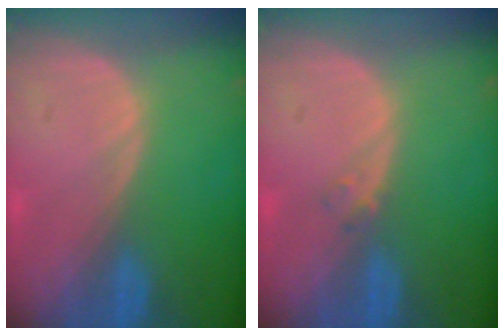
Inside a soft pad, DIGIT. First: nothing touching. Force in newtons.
{"total": 1.0, "press": 1.0, "slide": 0.2}